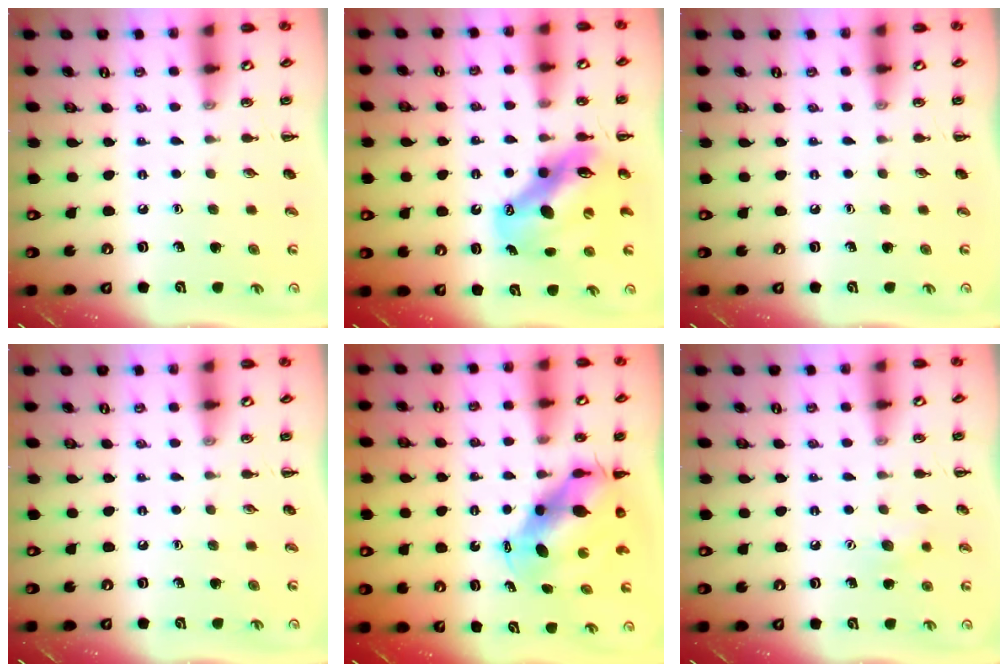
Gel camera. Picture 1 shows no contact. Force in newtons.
{"total": 13.5, "press": 13.1, "slide": 3.5}
{"total": 0.0}
{"total": 0.0}
{"total": 7.1, "press": 7.0, "slide": 1.5}
{"total": 6.8, "press": 6.6, "slide": 1.6}